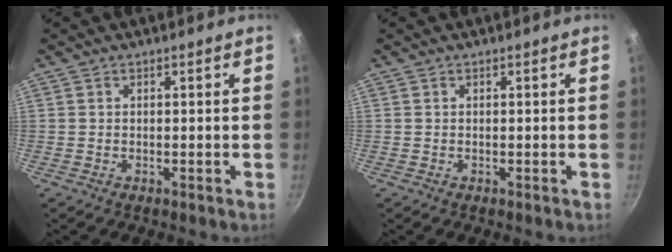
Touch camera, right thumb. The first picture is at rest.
{"total": 0.0}